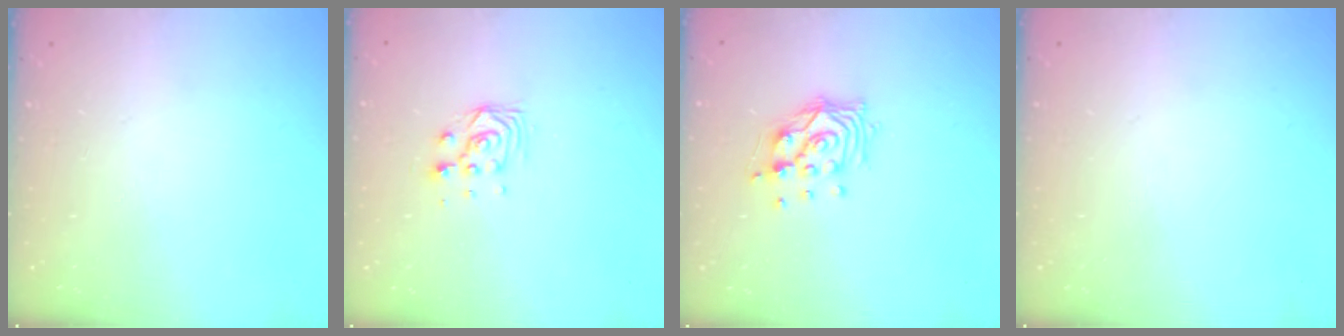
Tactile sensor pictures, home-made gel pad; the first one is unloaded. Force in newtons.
{"total": 5.5, "press": 5.4, "slide": 0.7}
{"total": 10.1, "press": 10.0, "slide": 1.1}
{"total": 0.0}